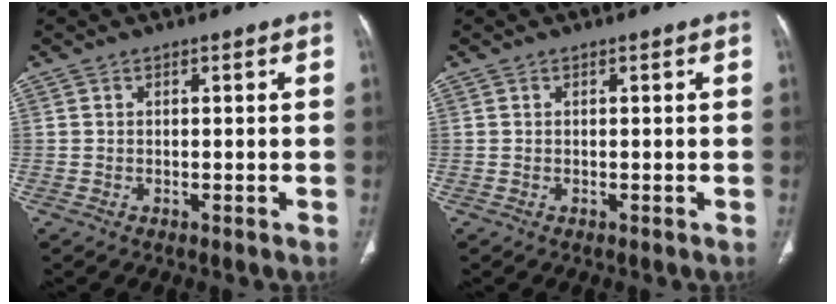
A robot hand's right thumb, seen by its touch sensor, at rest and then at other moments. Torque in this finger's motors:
{"motor_torque": [0.08, 0.08, -0.01, -0.01, 0.00]}